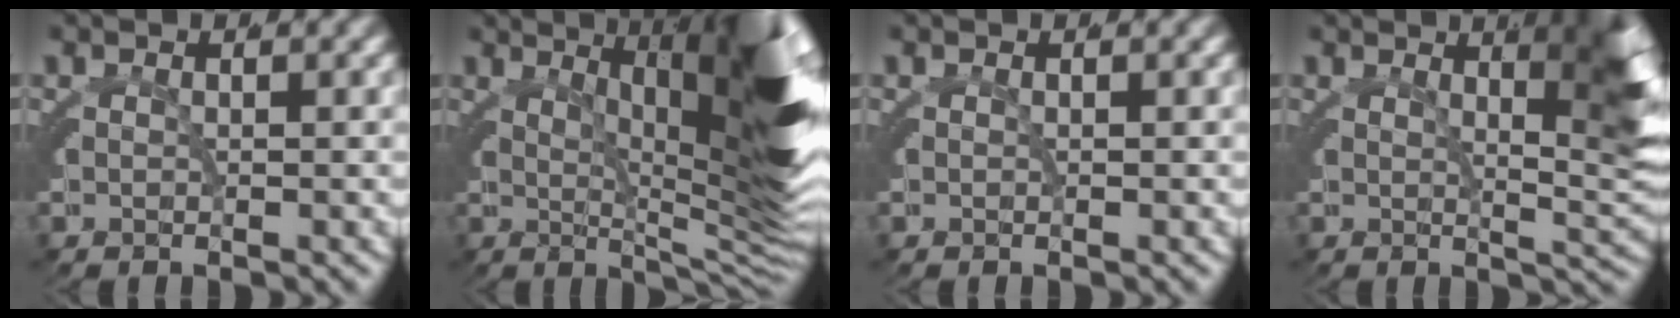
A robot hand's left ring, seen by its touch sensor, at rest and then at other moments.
{"total": 18.4, "force": [2.8, 5.5, 17.4], "torque": [-0.185, 0.023, 0.033]}
{"total": 0.0}
{"total": 7.5, "force": [1.7, 1.7, 7.1], "torque": [-0.049, 0.006, 0.027]}